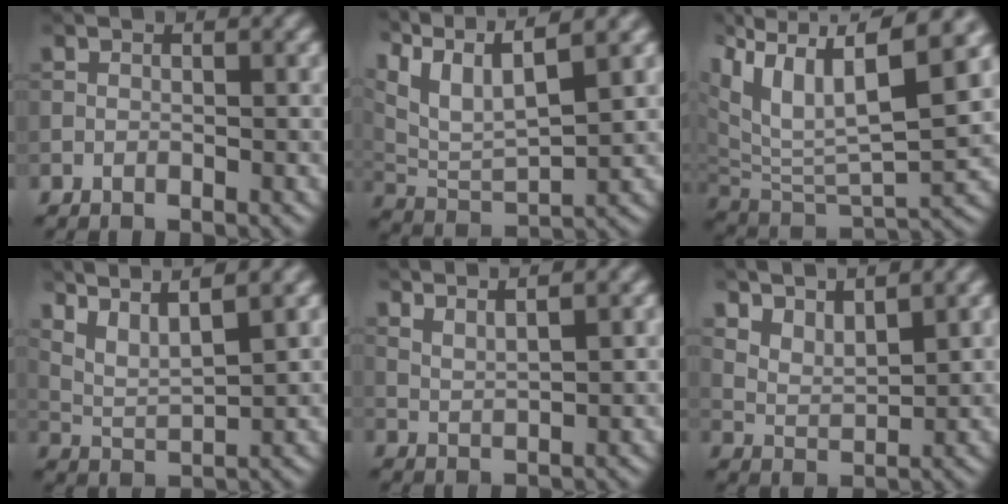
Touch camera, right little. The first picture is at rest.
{"total": 8.3, "force": [5.4, 2.4, 5.9], "torque": [-0.129, 0.013, 0.100]}
{"total": 12.1, "force": [5.8, 4.7, 9.5], "torque": [-0.198, 0.017, 0.108]}
{"total": 6.7, "force": [5.1, 1.5, 4.0], "torque": [-0.084, 0.019, 0.079]}
{"total": 4.3, "force": [3.6, 0.9, 2.4], "torque": [-0.027, 0.014, 0.044]}
{"total": 4.6, "force": [3.9, 1.2, 2.2], "torque": [-0.046, 0.001, 0.066]}